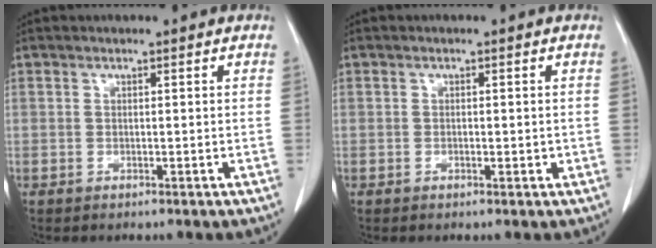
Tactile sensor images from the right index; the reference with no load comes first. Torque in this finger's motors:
{"motor_torque": [-0.04, 0.02, -0.01, -0.01]}